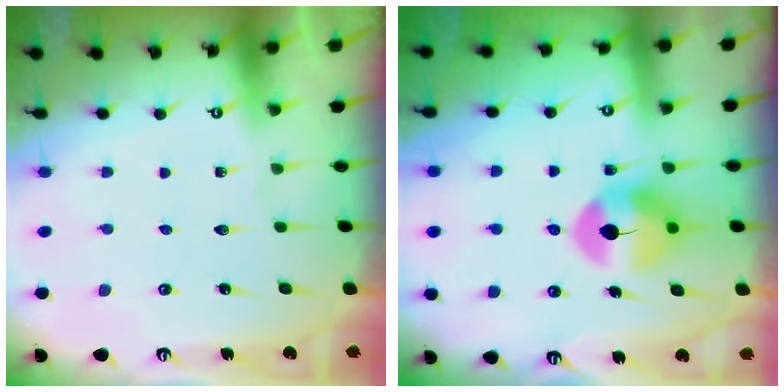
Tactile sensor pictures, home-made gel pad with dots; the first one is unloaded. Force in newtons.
{"total": 8.5, "press": 8.5, "slide": 1.0}